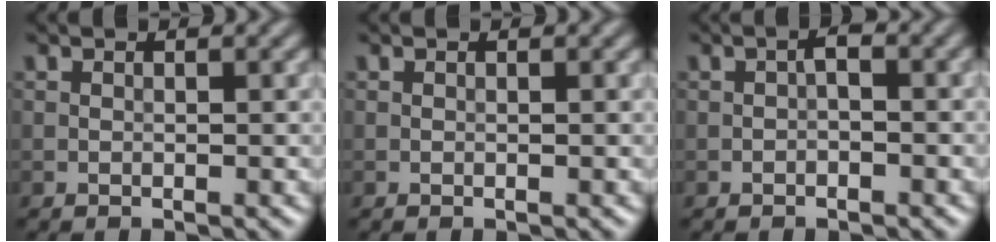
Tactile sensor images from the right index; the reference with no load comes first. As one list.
[{"total": 0.0}, {"total": 1.3, "force": [-0.4, 0.5, 1.1], "torque": [-0.017, 0.004, -0.008]}]